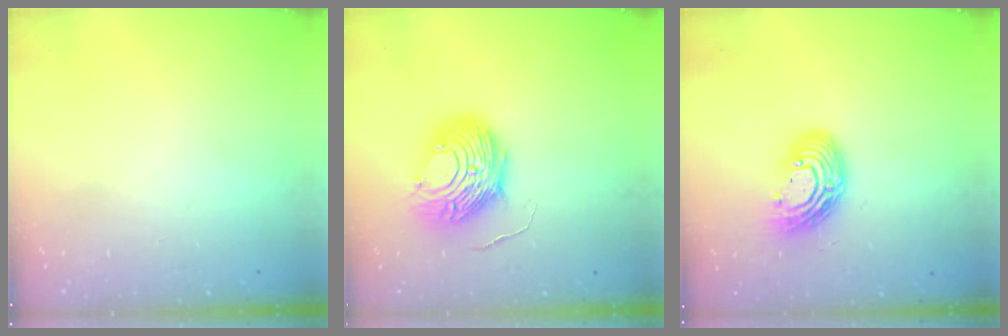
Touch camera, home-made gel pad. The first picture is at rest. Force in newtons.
{"total": 10.8, "press": 10.8, "slide": 0.9}
{"total": 12.8, "press": 12.8, "slide": 1.1}